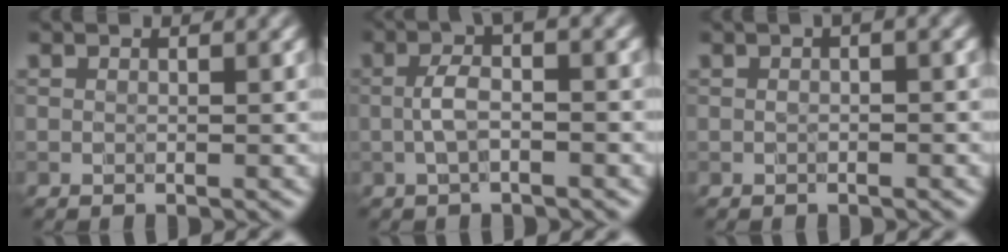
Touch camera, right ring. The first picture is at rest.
{"total": 2.8, "force": [-0.2, 0.7, 2.7], "torque": [-0.054, 0.009, -0.007]}
{"total": 1.1, "force": [-0.2, 0.4, 1.0], "torque": [-0.016, 0.003, -0.006]}